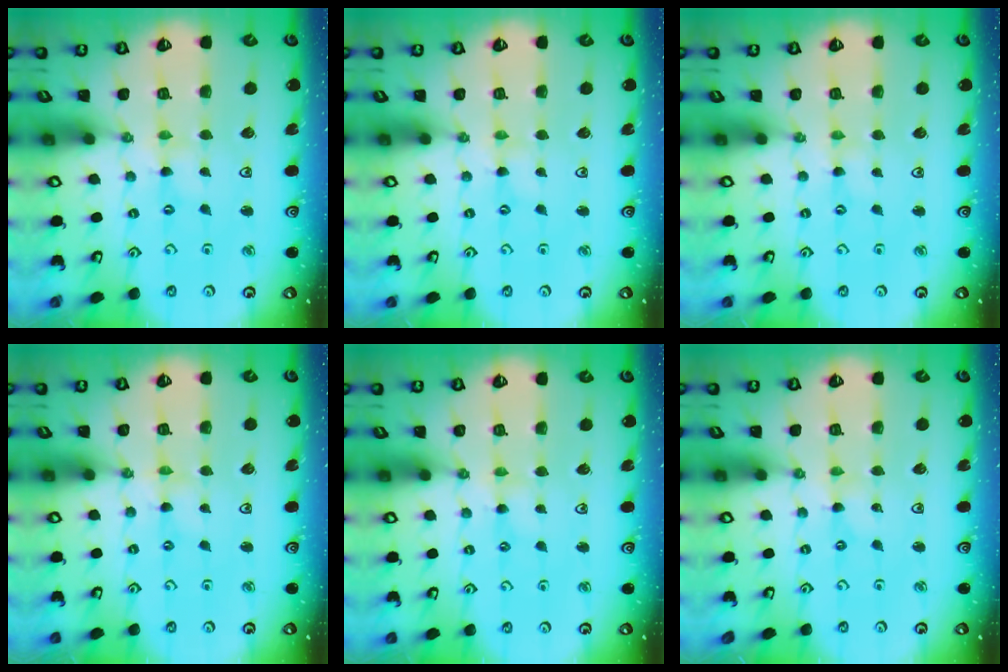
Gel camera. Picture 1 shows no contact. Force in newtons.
{"total": 0.0}
{"total": 0.0}
{"total": 0.0}
{"total": 1.8, "press": 1.8, "slide": 0.5}
{"total": 0.0}